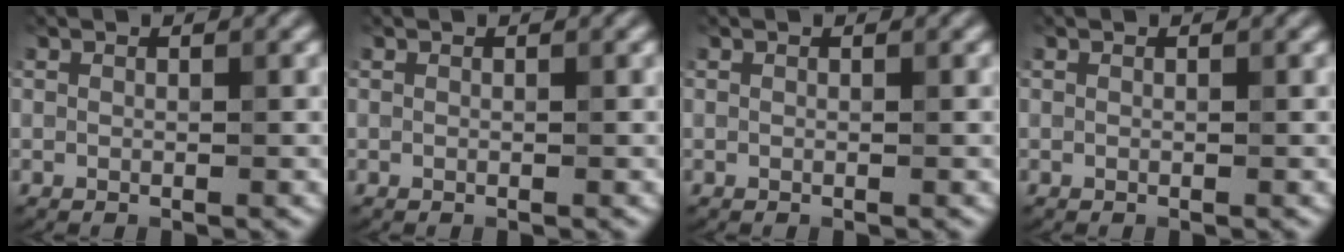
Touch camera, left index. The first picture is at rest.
{"total": 0.0}
{"total": 0.0}
{"total": 0.0}